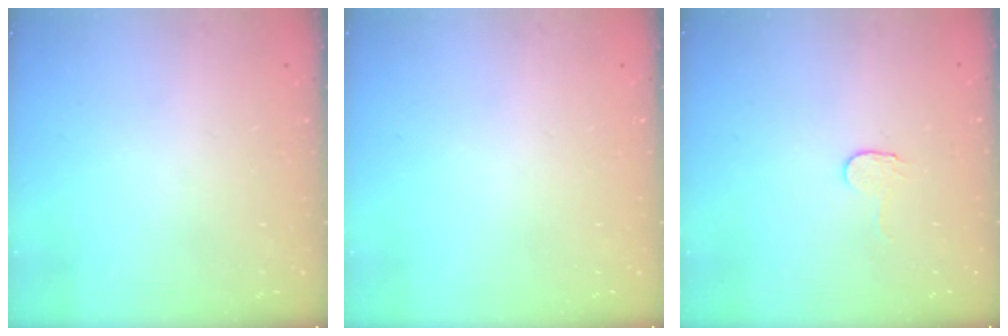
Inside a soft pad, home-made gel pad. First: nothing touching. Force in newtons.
{"total": 0.0}
{"total": 2.9, "press": 2.9, "slide": 0.3}